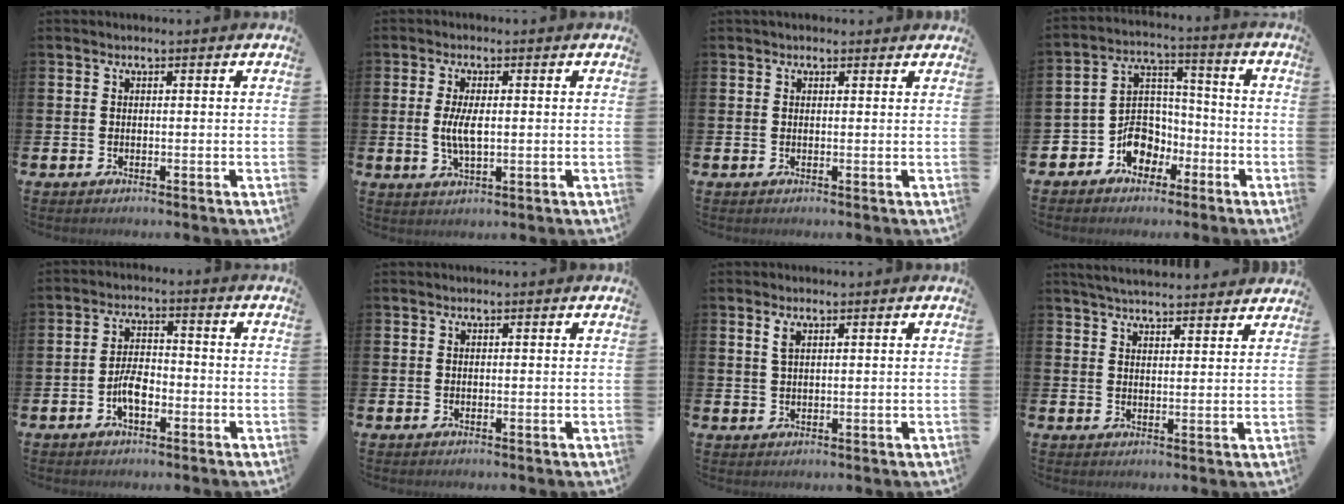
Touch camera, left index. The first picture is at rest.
{"total": 4.3, "force": [0.3, 1.6, 4.0], "torque": [-0.078, -0.001, 0.000]}
{"total": 0.8, "force": [0.6, 0.4, 0.3], "torque": [0.005, 0.002, 0.008]}
{"total": 6.8, "force": [-3.3, 5.7, 1.9], "torque": [-0.059, 0.004, -0.067]}
{"total": 4.2, "force": [-1.7, 2.0, 3.2], "torque": [-0.057, 0.003, -0.035]}
{"total": 0.0}
{"total": 1.8, "force": [1.2, 0.7, 1.1], "torque": [-0.005, -0.004, 0.017]}
{"total": 4.3, "force": [4.2, 0.2, 0.6], "torque": [-0.018, -0.023, 0.075]}